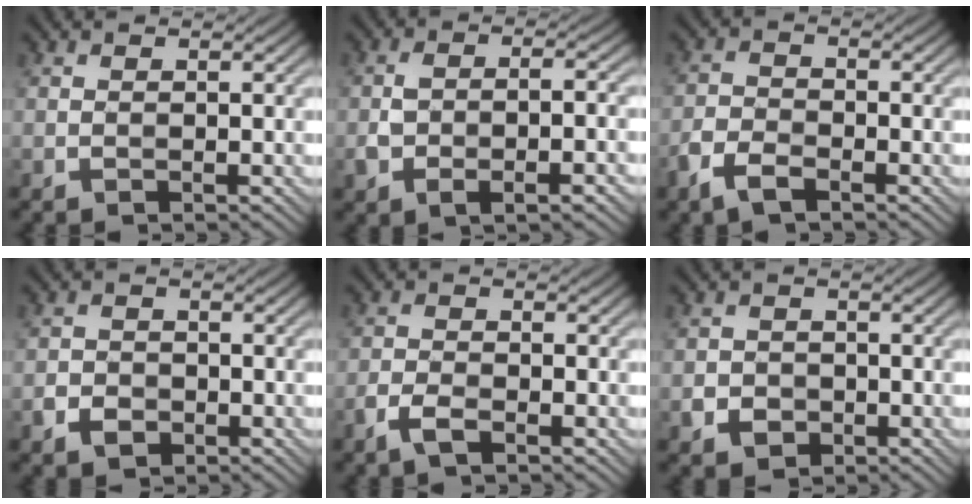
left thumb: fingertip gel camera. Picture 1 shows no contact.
{"total": 6.7, "force": [-2.9, 2.9, 5.3], "torque": [-0.101, -0.011, -0.046]}
{"total": 4.1, "force": [-2.8, 1.8, 2.4], "torque": [-0.055, -0.006, -0.064]}
{"total": 2.6, "force": [-1.4, 2.0, 1.1], "torque": [-0.015, -0.003, -0.028]}
{"total": 2.8, "force": [-1.8, 1.0, 1.9], "torque": [-0.046, -0.002, -0.042]}
{"total": 3.1, "force": [-1.3, 2.6, 0.9], "torque": [-0.012, -0.005, -0.028]}